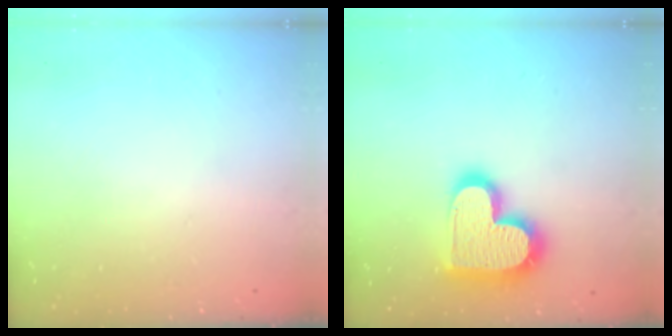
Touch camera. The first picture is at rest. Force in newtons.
{"total": 19.5, "press": 19.5, "slide": 1.5}